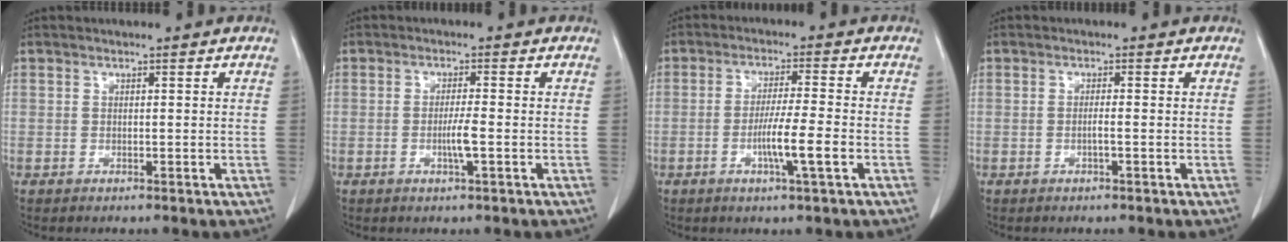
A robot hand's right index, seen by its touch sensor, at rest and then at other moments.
{"total": 2.8, "force": [-0.8, -0.2, 2.7], "torque": [-0.052, -0.003, -0.016]}
{"total": 6.6, "force": [-2.2, -0.5, 6.2], "torque": [-0.108, -0.009, -0.041]}
{"total": 1.1, "force": [-0.4, -0.1, 1.0], "torque": [-0.018, 0.001, -0.007]}